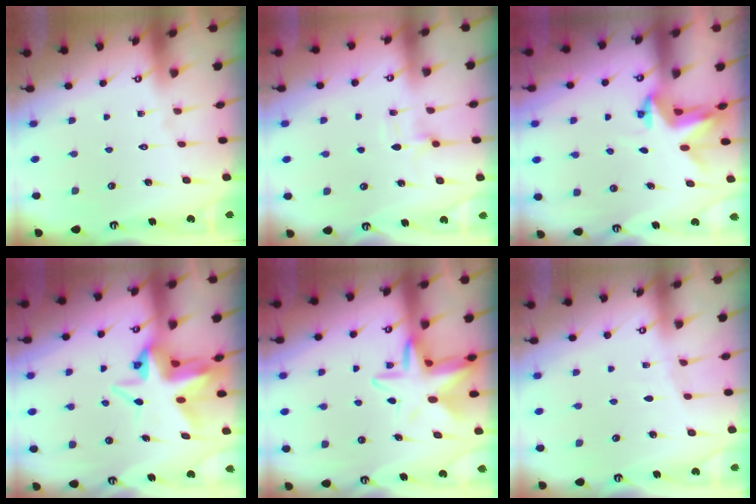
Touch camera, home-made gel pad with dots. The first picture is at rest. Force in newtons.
{"total": 5.1, "press": 5.0, "slide": 1.2}
{"total": 3.3, "press": 3.3, "slide": 0.2}
{"total": 8.1, "press": 7.8, "slide": 1.9}
{"total": 10.6, "press": 10.4, "slide": 1.9}
{"total": 2.7, "press": 2.6, "slide": 0.4}